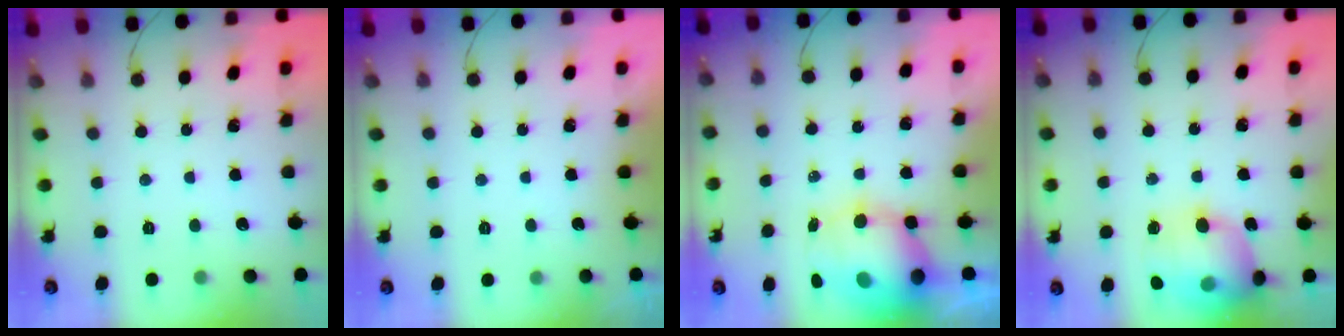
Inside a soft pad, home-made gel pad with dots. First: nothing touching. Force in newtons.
{"total": 0.0}
{"total": 11.8, "press": 11.3, "slide": 3.4}
{"total": 18.0, "press": 17.7, "slide": 2.9}